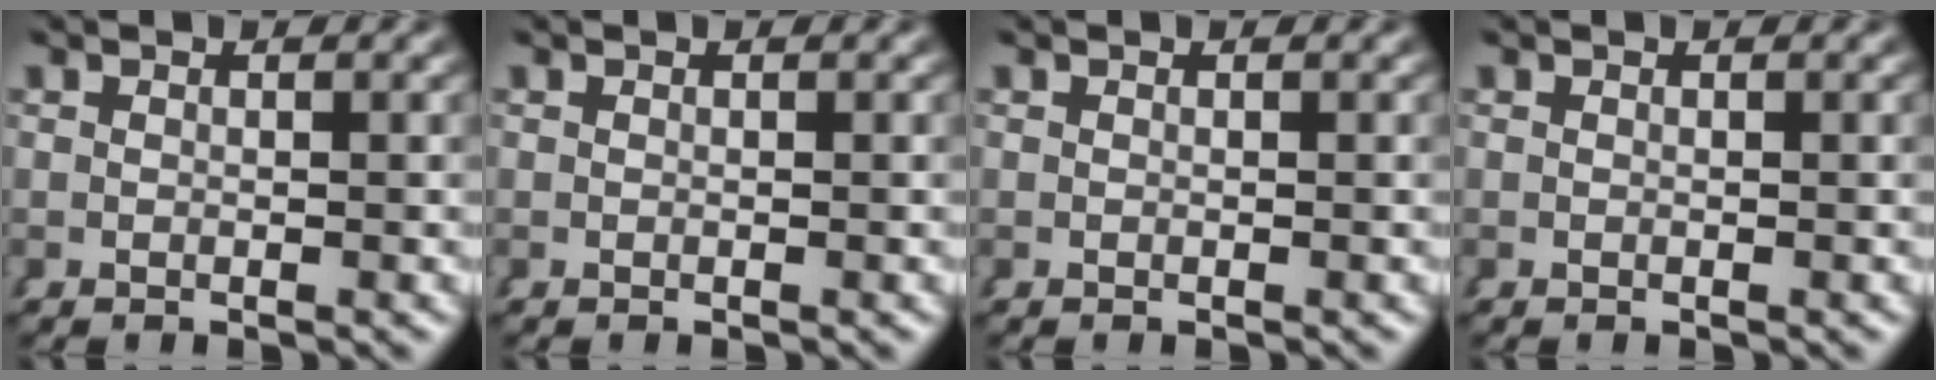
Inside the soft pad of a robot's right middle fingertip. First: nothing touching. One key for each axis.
{"total": 0.0}
{"total": 0.0}
{"total": 0.0}